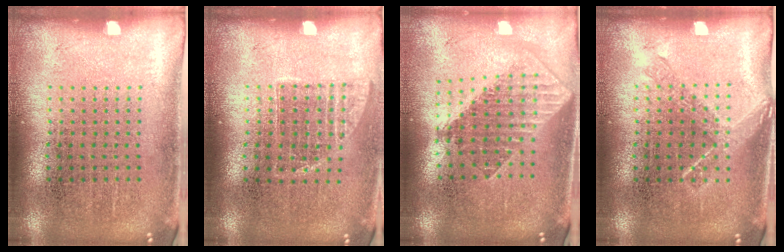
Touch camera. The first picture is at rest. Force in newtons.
{"total": 1.0, "press": 0.8, "slide": 0.6}
{"total": 1.8, "press": 1.4, "slide": 1.1}
{"total": 1.0, "press": 0.9, "slide": 0.3}